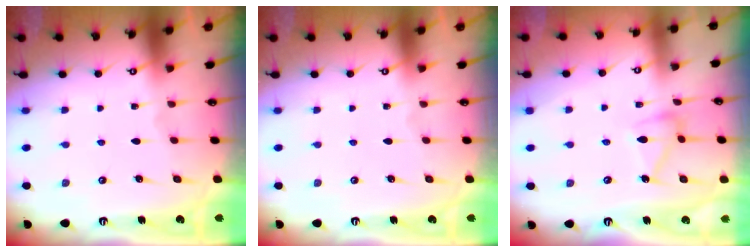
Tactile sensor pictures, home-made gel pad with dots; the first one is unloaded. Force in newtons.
{"total": 0.0}
{"total": 10.4, "press": 10.4, "slide": 0.5}